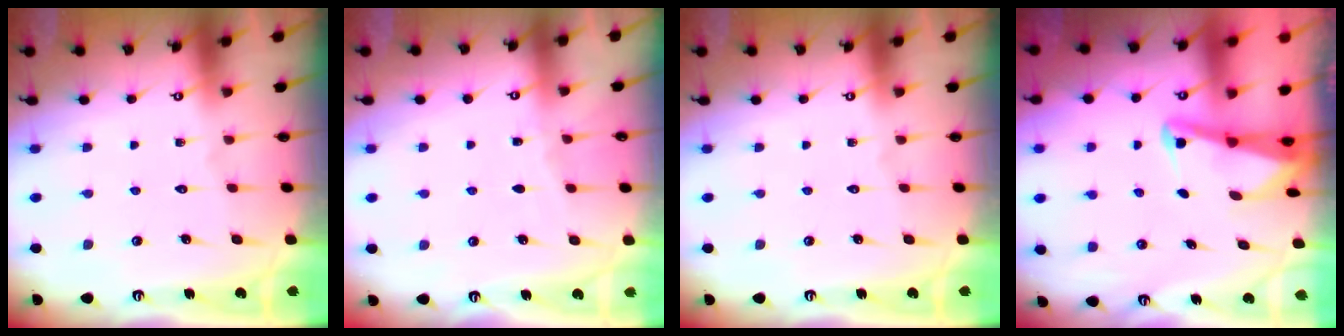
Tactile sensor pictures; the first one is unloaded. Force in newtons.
{"total": 2.7, "press": 2.7, "slide": 0.4}
{"total": 0.0}
{"total": 2.6, "press": 2.5, "slide": 0.6}